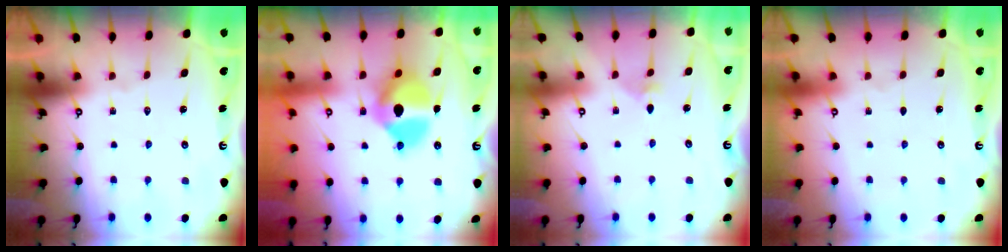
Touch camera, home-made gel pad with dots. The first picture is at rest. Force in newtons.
{"total": 13.3, "press": 13.3, "slide": 0.2}
{"total": 1.9, "press": 1.9, "slide": 0.3}
{"total": 0.0}